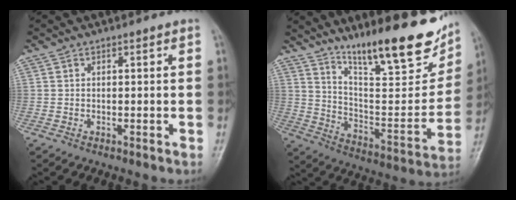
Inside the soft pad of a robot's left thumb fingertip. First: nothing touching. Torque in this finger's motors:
{"motor_torque": [0.52, 0.35, 1.39, -1.37, 0.14]}